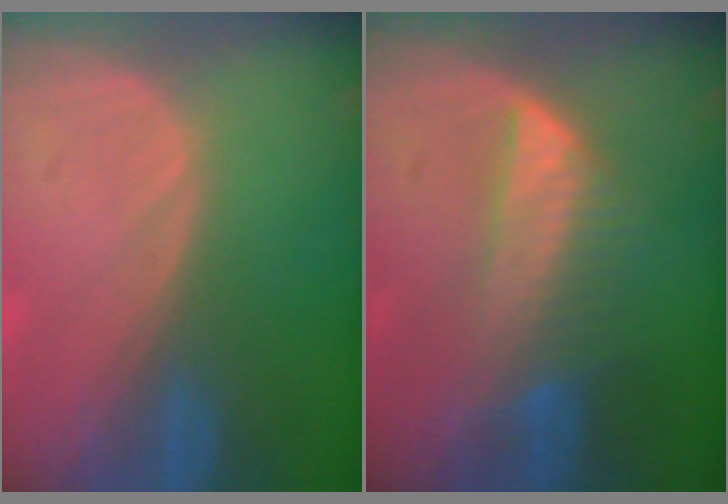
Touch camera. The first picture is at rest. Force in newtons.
{"total": 6.5, "press": 5.8, "slide": 2.9}